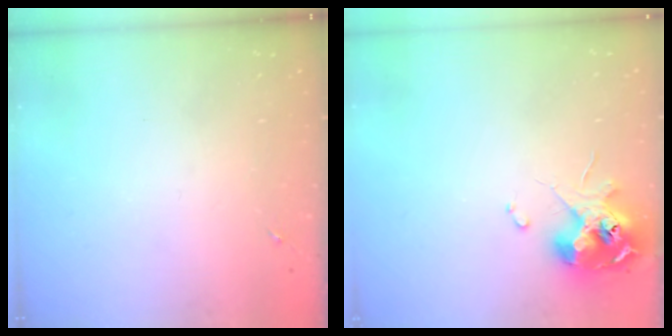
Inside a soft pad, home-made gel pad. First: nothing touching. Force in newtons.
{"total": 11.3, "press": 11.2, "slide": 1.5}